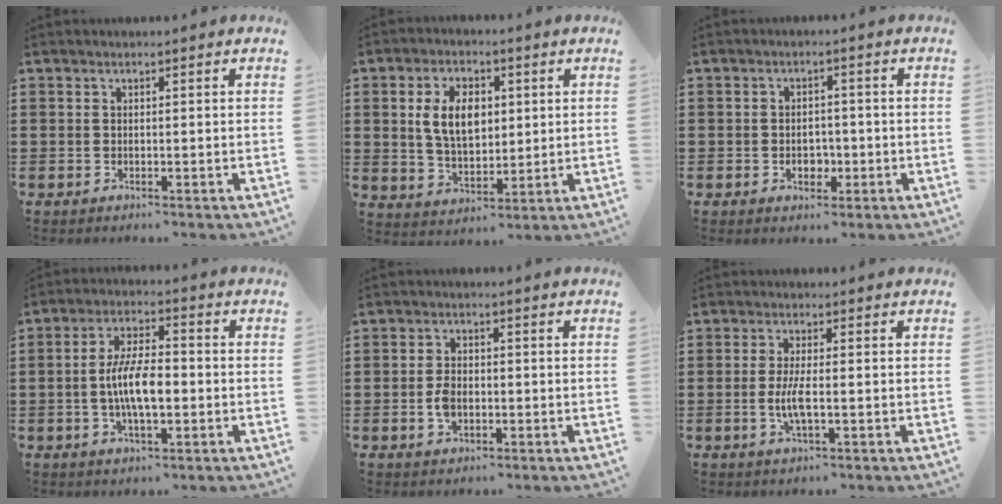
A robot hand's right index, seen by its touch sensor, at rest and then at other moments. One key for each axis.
{"total": 7.8, "fx": 1.6, "fy": 4.8, "fz": 5.9, "tx": -0.133, "ty": 0.009, "tz": 0.021}
{"total": 2.9, "fx": -0.8, "fy": 2.2, "fz": 1.7, "tx": -0.027, "ty": 0.001, "tz": -0.019}
{"total": 8.0, "fx": -1.2, "fy": 3.1, "fz": 7.3, "tx": -0.155, "ty": -0.001, "tz": -0.029}
{"total": 3.1, "fx": -0.7, "fy": 2.0, "fz": 2.3, "tx": -0.052, "ty": -0.002, "tz": -0.014}
{"total": 3.9, "fx": -0.8, "fy": 0.8, "fz": 3.8, "tx": -0.088, "ty": -0.010, "tz": -0.021}